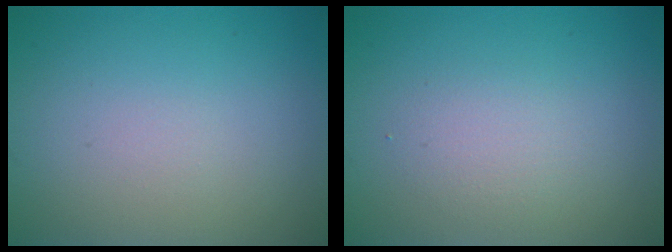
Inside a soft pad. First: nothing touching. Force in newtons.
{"total": 1.7, "press": 1.7, "slide": 0.2}